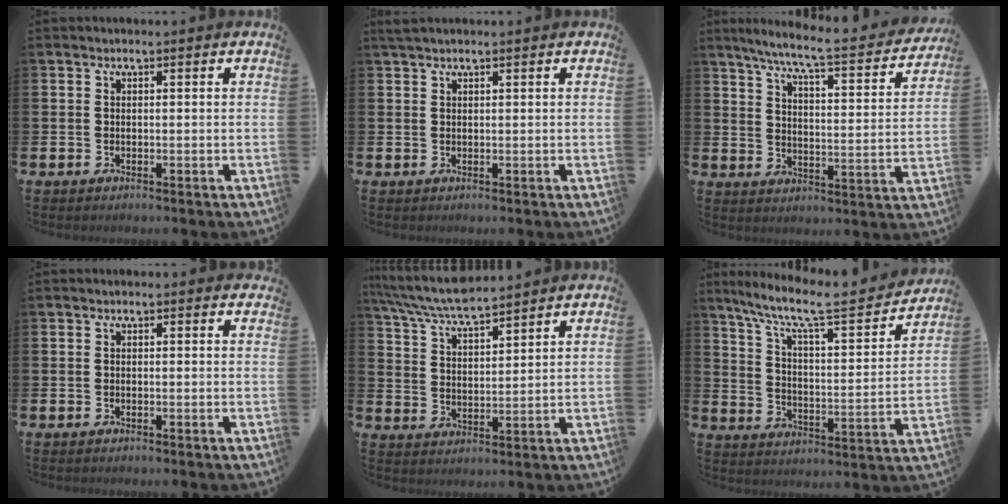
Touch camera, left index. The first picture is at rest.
{"total": 1.4, "force": [1.3, 0.3, 0.6], "torque": [-0.006, 0.001, 0.021]}
{"total": 7.4, "force": [6.4, 0.4, 3.7], "torque": [-0.085, -0.049, 0.101]}
{"total": 0.0}
{"total": 6.4, "force": [6.1, 0.5, 1.7], "torque": [-0.054, -0.036, 0.108]}
{"total": 9.2, "force": [7.8, 1.6, 4.6], "torque": [-0.112, -0.056, 0.124]}